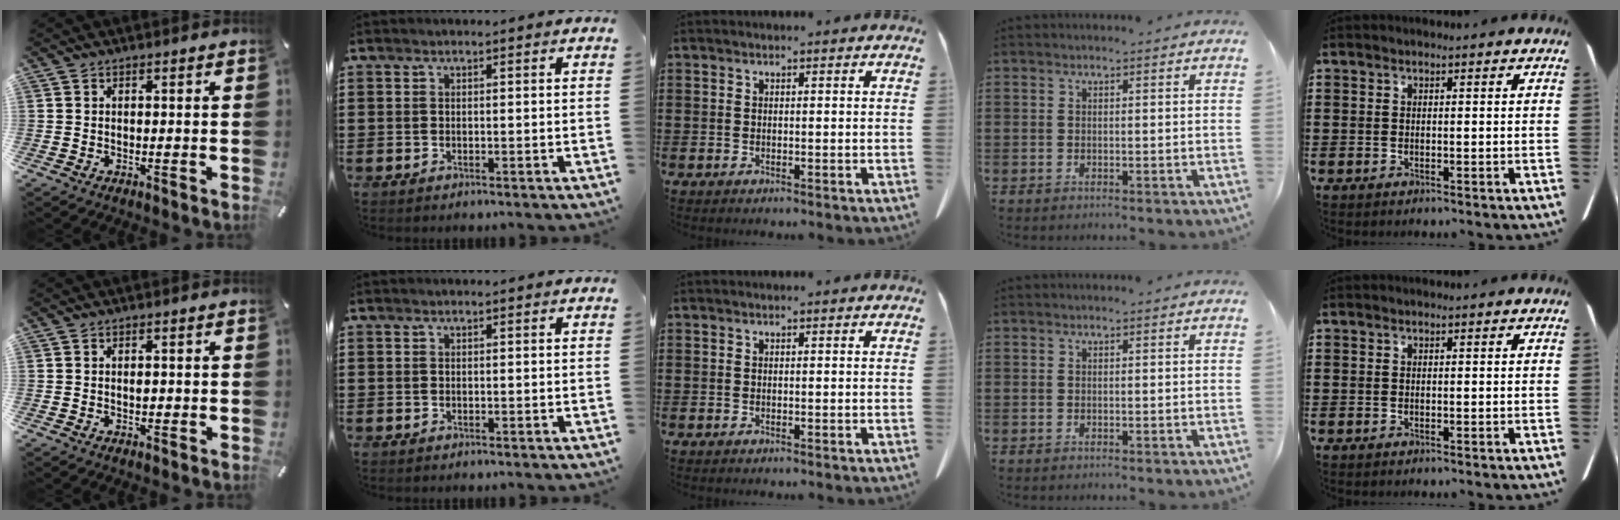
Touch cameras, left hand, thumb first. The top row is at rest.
{"thumb": {"total": 1.2, "force": [-0.1, 0.8, 1.0], "torque": [-0.021, 0.000, -0.001]}}